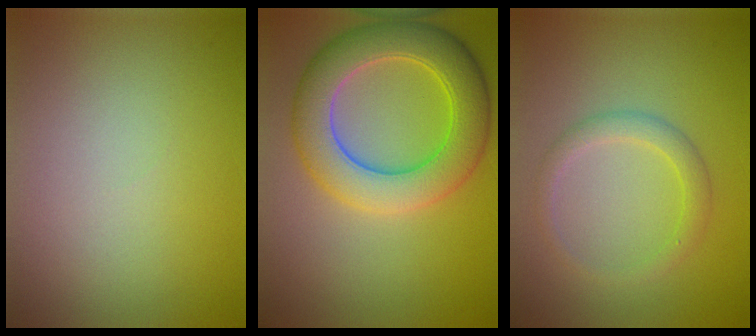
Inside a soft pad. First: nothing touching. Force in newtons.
{"total": 7.7, "press": 7.7, "slide": 0.2}
{"total": 2.0, "press": 2.0, "slide": 0.2}